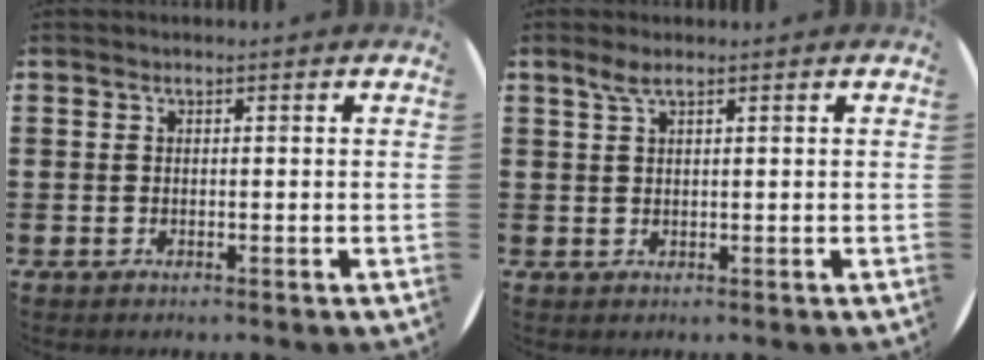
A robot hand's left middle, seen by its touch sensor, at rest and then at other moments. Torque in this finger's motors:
{"motor_torque": [0.32, -0.24, 0.02, 0.01]}